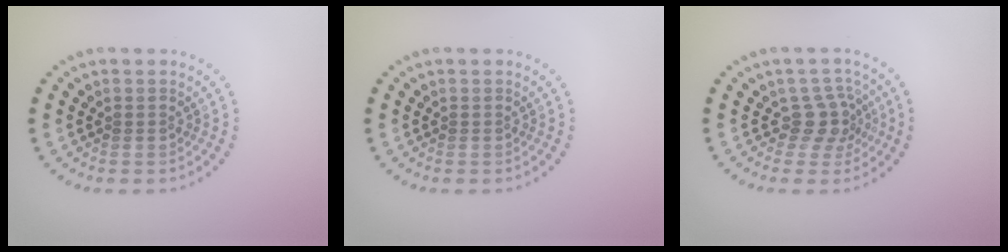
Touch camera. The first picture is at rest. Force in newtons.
{"total": 0.0}
{"total": 2.6, "press": 2.0, "slide": 1.7}